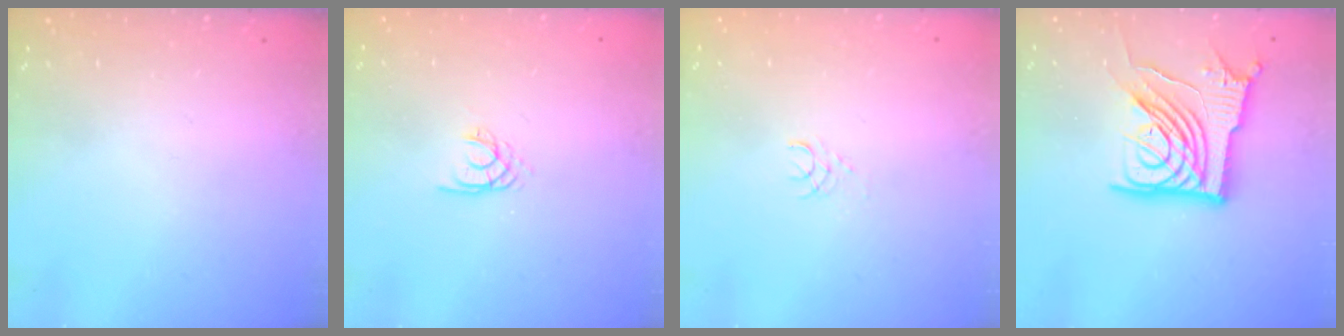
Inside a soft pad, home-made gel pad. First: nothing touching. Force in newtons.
{"total": 2.0, "press": 1.9, "slide": 0.4}
{"total": 2.4, "press": 2.4, "slide": 0.3}
{"total": 14.5, "press": 14.4, "slide": 1.2}